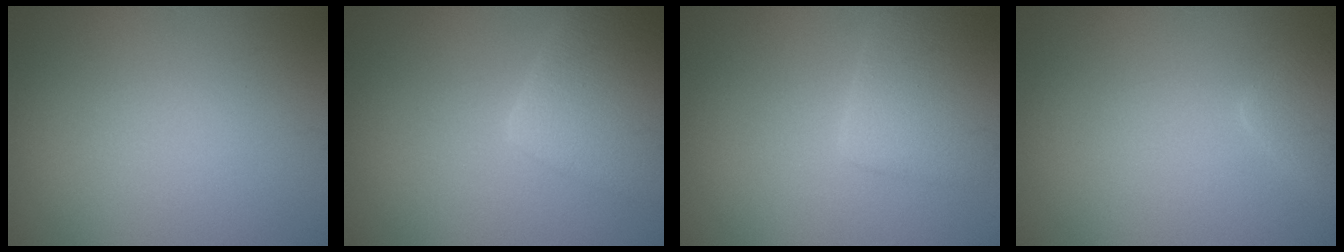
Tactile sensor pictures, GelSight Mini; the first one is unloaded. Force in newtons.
{"total": 6.7, "press": 6.6, "slide": 0.4}
{"total": 4.4, "press": 4.4, "slide": 0.4}
{"total": 2.5, "press": 2.4, "slide": 0.2}